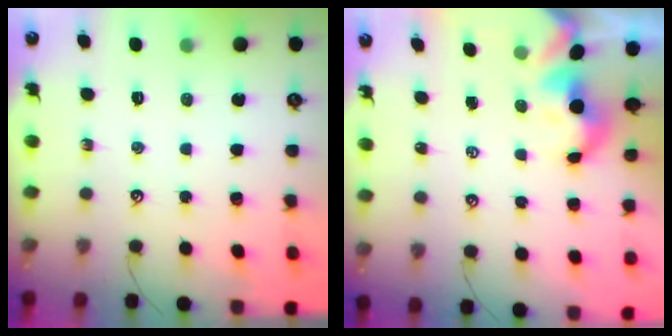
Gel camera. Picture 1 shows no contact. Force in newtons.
{"total": 1.7, "press": 1.6, "slide": 0.2}